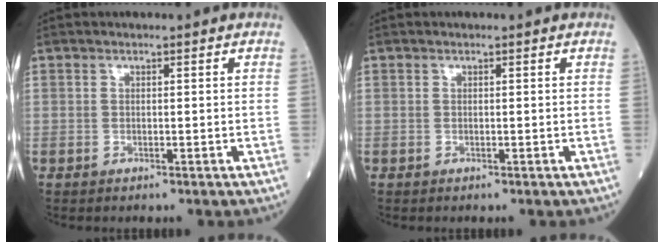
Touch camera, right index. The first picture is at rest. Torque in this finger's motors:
{"motor_torque": [0.03, 0.03, 0.00, 0.00]}